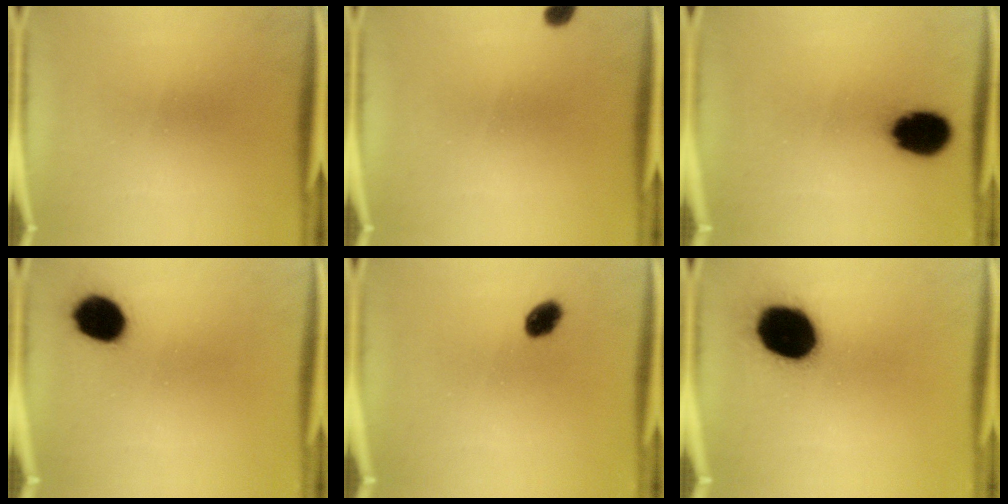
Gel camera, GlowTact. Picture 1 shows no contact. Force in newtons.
{"total": 1.7}
{"total": 11.8}
{"total": 9.9}
{"total": 4.3}
{"total": 19.7}